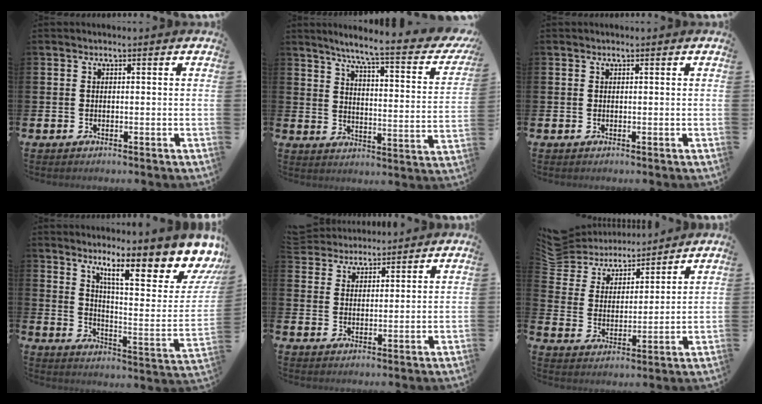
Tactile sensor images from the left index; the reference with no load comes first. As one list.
[{"total": 7.1, "force": [5.8, 0.5, 4.1], "torque": [-0.081, -0.050, 0.082]}, {"total": 0.0}, {"total": 12.5, "force": [9.2, 3.3, 7.8], "torque": [-0.114, -0.085, 0.143]}, {"total": 4.4, "force": [4.3, 0.9, -0.4], "torque": [-0.016, -0.017, 0.081]}, {"total": 7.1, "force": [6.6, 2.7, 0.1], "torque": [-0.049, -0.046, 0.118]}]